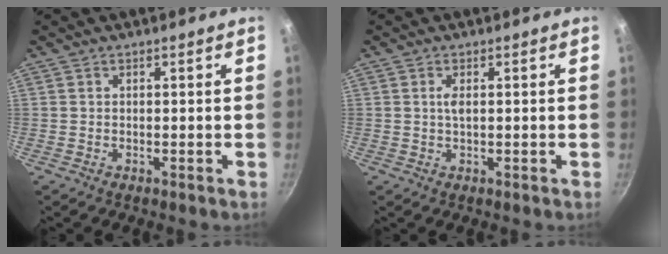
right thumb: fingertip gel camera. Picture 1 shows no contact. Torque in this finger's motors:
{"motor_torque": [-0.09, 0.91, 0.42, 0.43, 0.02]}